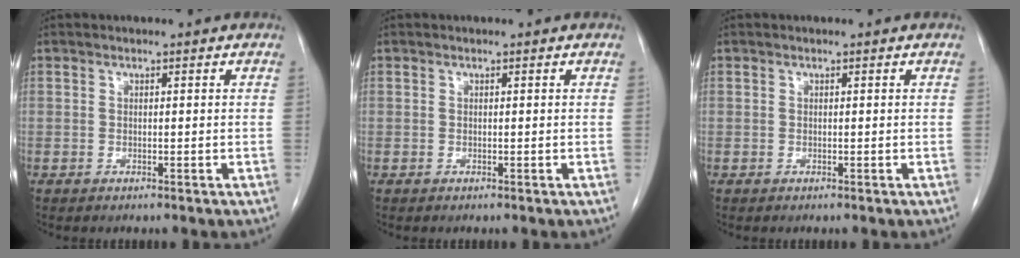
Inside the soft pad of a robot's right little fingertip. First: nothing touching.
{"total": 0.0}
{"total": 0.0}